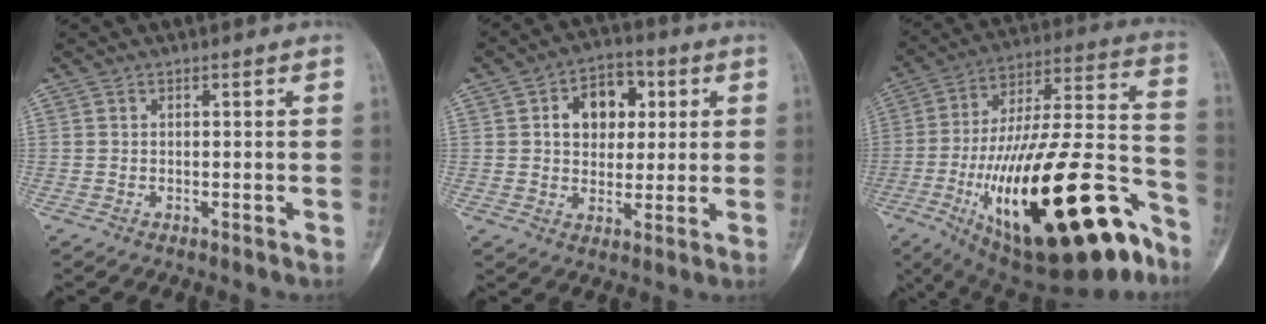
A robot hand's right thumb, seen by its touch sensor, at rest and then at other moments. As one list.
[{"total": 10.2, "force": [2.6, 7.4, 6.6], "torque": [-0.063, 0.005, 0.038]}, {"total": 37.1, "force": [-16.7, 13.0, 30.4], "torque": [-0.461, 0.058, -0.253]}]